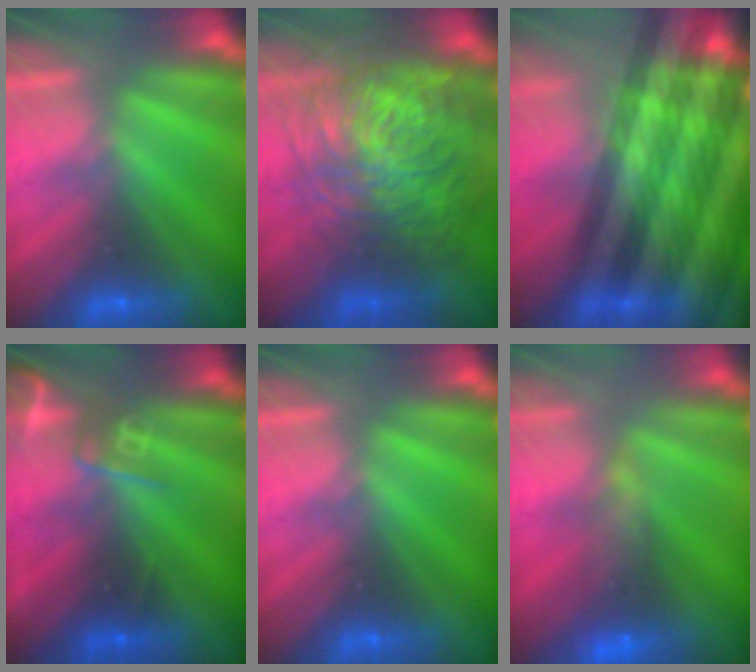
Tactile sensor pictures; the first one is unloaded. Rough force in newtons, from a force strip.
{"total": 8.2}
{"total": 5.8}
{"total": 2.7}
{"total": 0.0}
{"total": 8.3}